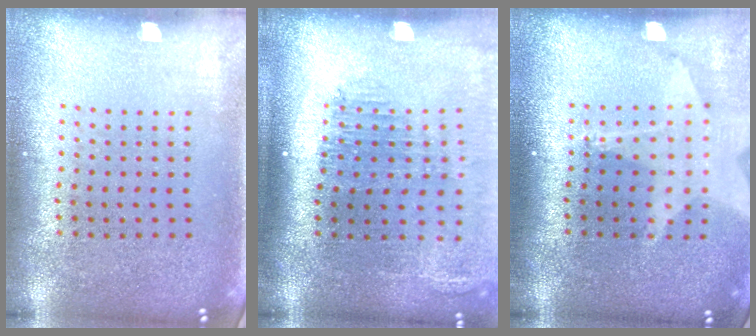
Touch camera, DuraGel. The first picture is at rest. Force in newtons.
{"total": 2.1, "press": 1.7, "slide": 1.2}
{"total": 2.0, "press": 1.5, "slide": 1.3}